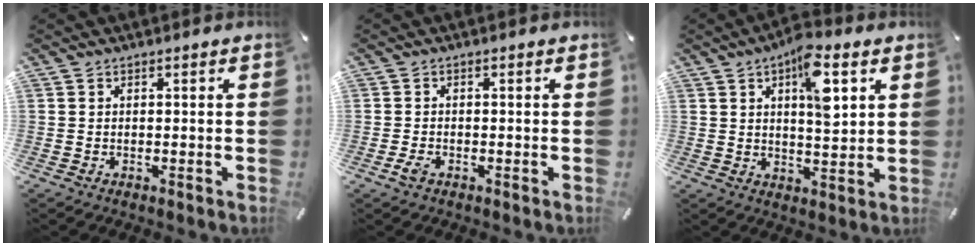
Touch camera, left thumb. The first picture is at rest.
{"total": 2.0, "force": [-1.0, 1.0, 1.4], "torque": [-0.031, -0.001, -0.019]}
{"total": 10.2, "force": [4.4, 4.2, 8.2], "torque": [-0.112, -0.019, 0.067]}